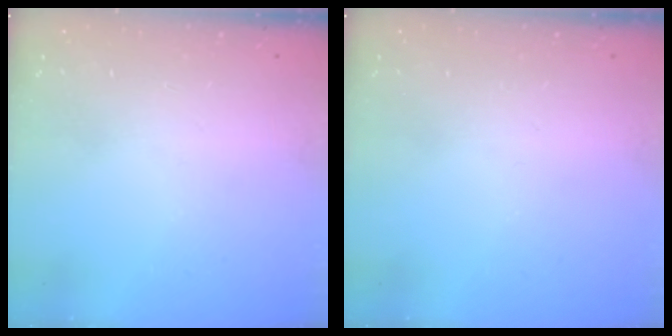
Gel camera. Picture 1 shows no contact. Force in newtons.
{"total": 0.0}